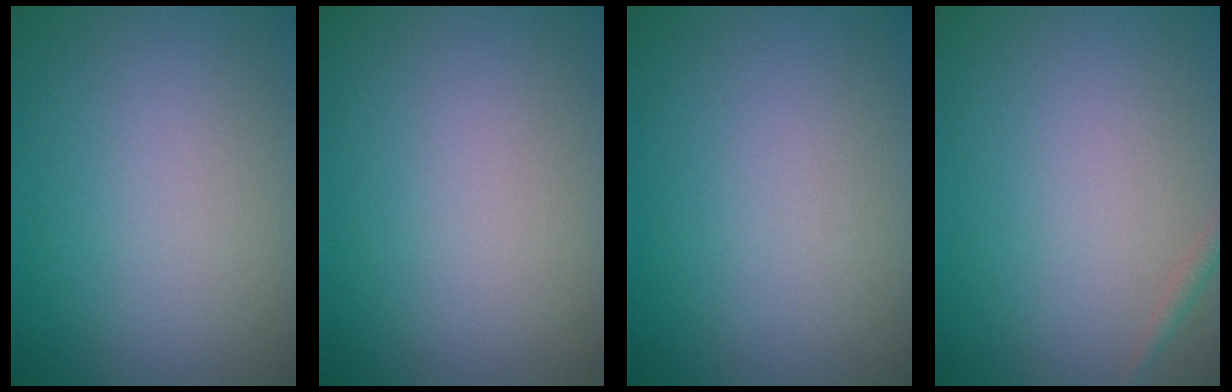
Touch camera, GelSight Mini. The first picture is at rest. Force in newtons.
{"total": 0.0}
{"total": 0.0}
{"total": 0.8, "press": 0.8, "slide": 0.1}